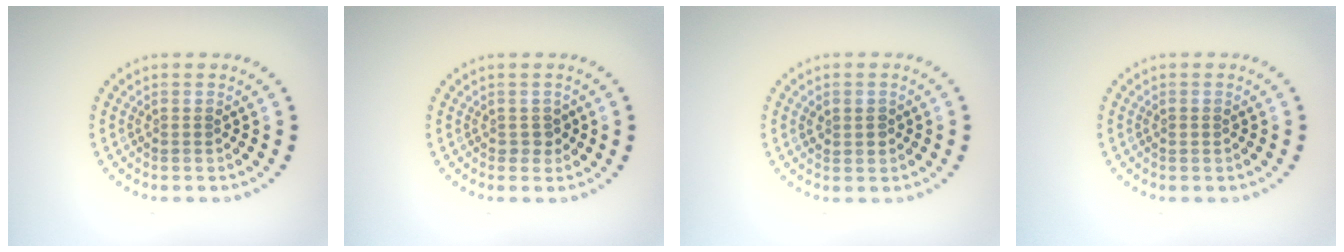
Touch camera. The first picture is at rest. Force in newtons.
{"total": 1.1, "press": 1.0, "slide": 0.5}
{"total": 1.5, "press": 1.4, "slide": 0.4}
{"total": 0.6, "press": 0.6, "slide": 0.1}